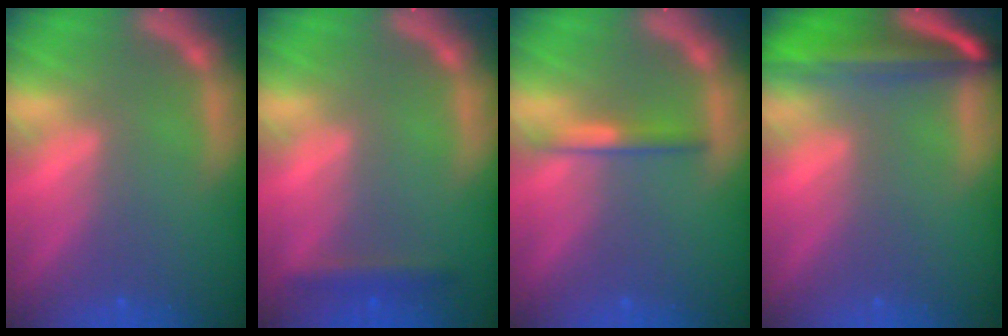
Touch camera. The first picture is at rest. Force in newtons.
{"total": 1.9}
{"total": 2.0}
{"total": 9.0}